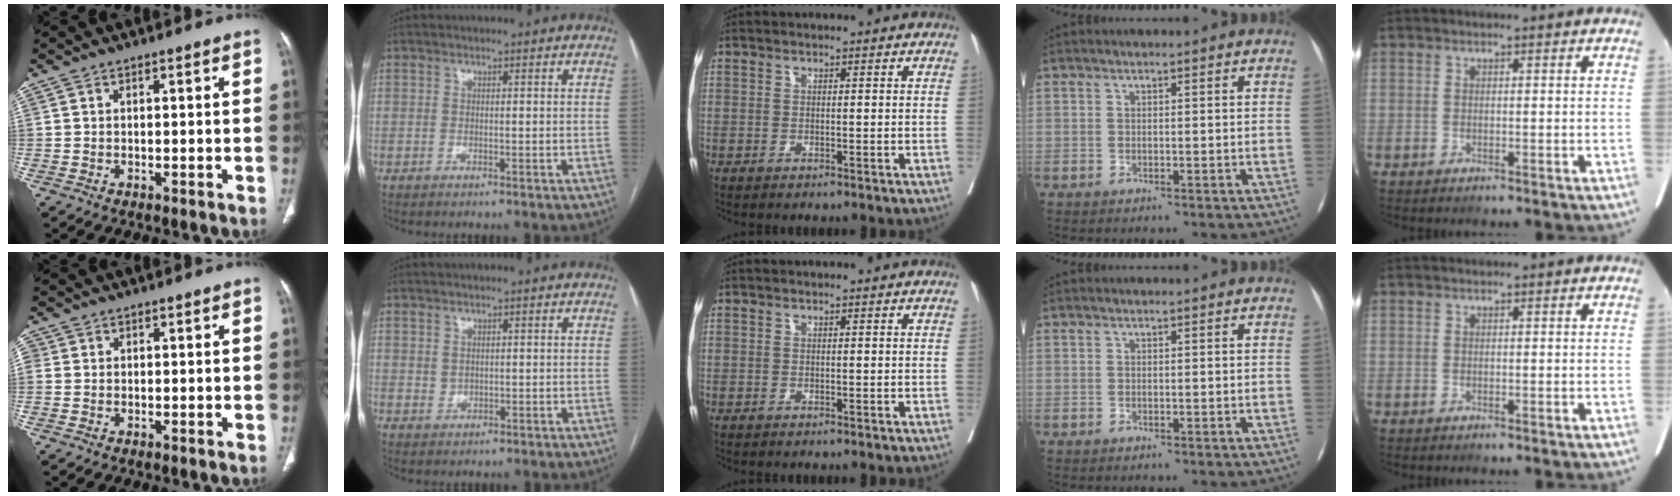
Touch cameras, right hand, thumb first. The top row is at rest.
{"thumb": {"total": 1.3, "force": [0.1, 1.2, 0.4], "torque": [0.002, 0.003, 0.001]}, "index": {"total": 1.1, "force": [0.4, 1.0, 0.4], "torque": [-0.005, -0.002, 0.010]}}